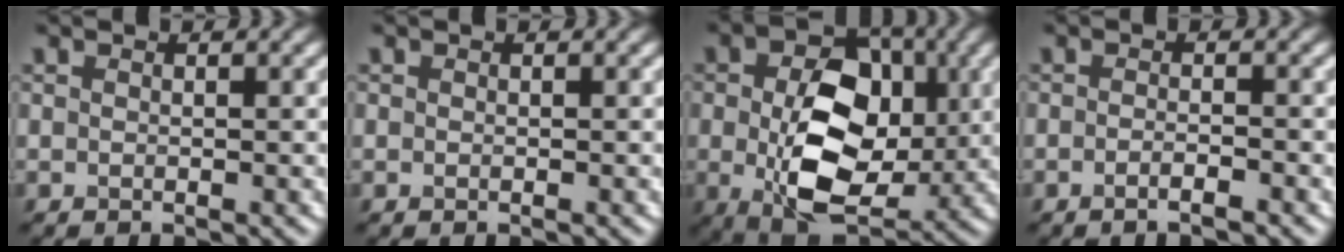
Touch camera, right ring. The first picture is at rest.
{"total": 0.0}
{"total": 11.4, "force": [-0.4, 7.6, 8.6], "torque": [-0.144, -0.012, 0.000]}
{"total": 1.5, "force": [-0.9, 0.3, 1.2], "torque": [-0.016, -0.001, -0.019]}